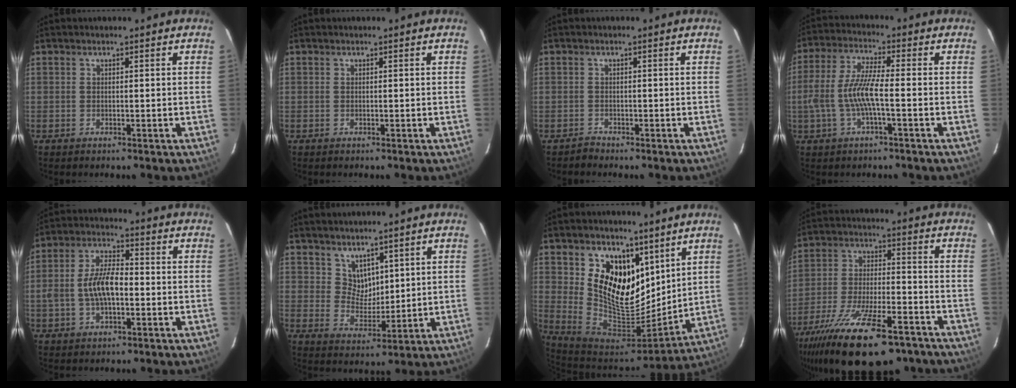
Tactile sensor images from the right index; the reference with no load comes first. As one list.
[{"total": 0.0}, {"total": 1.3, "force": [-1.1, 0.7, -0.4], "torque": [0.005, 0.008, -0.020]}, {"total": 8.8, "force": [-2.0, 1.4, 8.5], "torque": [-0.183, 0.002, -0.036]}, {"total": 8.1, "force": [-1.5, 3.8, 7.0], "torque": [-0.140, 0.012, -0.025]}, {"total": 5.0, "force": [3.5, 3.3, 1.2], "torque": [-0.011, 0.001, 0.074]}, {"total": 16.6, "force": [8.0, 10.9, 9.6], "torque": [-0.193, -0.013, 0.156]}, {"total": 24.8, "force": [-17.7, 8.1, 15.5], "torque": [-0.296, -0.053, -0.276]}]